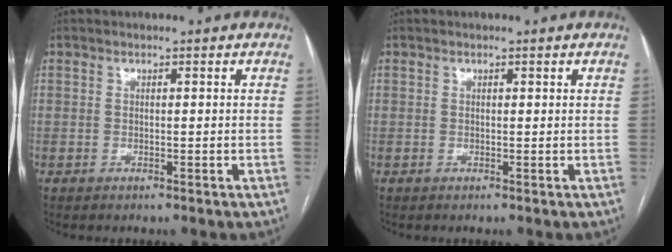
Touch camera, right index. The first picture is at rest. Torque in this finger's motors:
{"motor_torque": [-0.07, -0.01, 0.03, 0.01]}